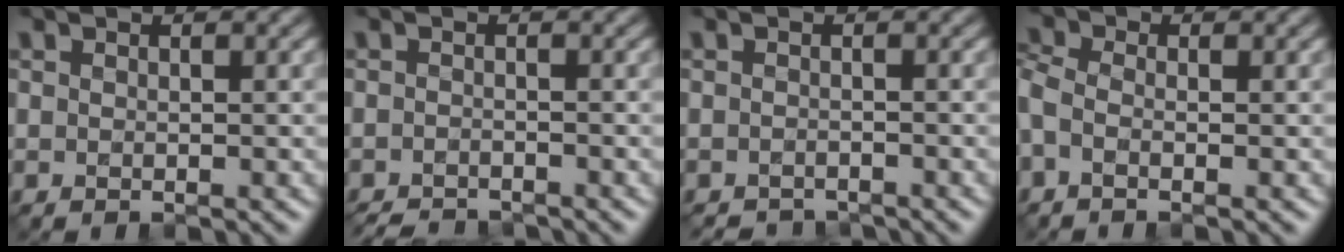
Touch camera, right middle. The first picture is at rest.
{"total": 2.7, "force": [-2.6, 0.4, 0.6], "torque": [-0.007, -0.006, -0.048]}
{"total": 2.1, "force": [-2.1, 0.4, 0.2], "torque": [0.004, -0.003, -0.033]}
{"total": 2.8, "force": [-0.6, 1.8, 2.0], "torque": [-0.056, 0.002, -0.026]}